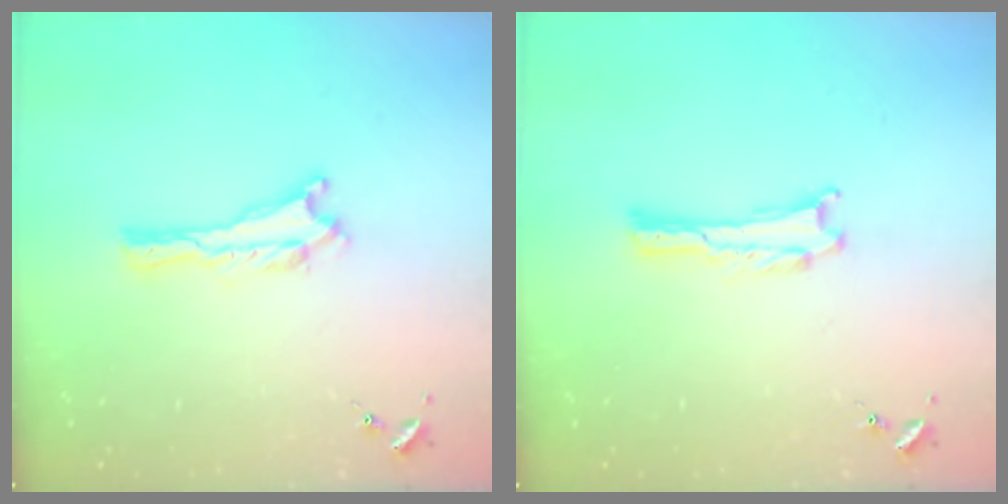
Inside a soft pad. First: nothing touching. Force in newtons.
{"total": 0.0}